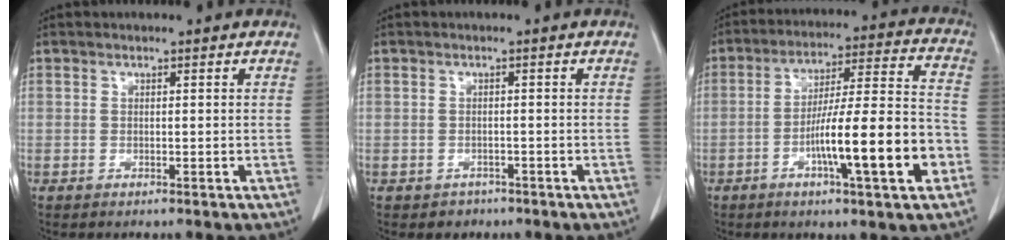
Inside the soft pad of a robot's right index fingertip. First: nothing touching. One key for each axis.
{"total": 1.9, "fx": -1.1, "fy": 1.5, "fz": 0.0, "tx": -0.003, "ty": 0.006, "tz": -0.015}
{"total": 16.2, "fx": -5.5, "fy": 1.1, "fz": 15.2, "tx": -0.247, "ty": 0.006, "tz": -0.086}